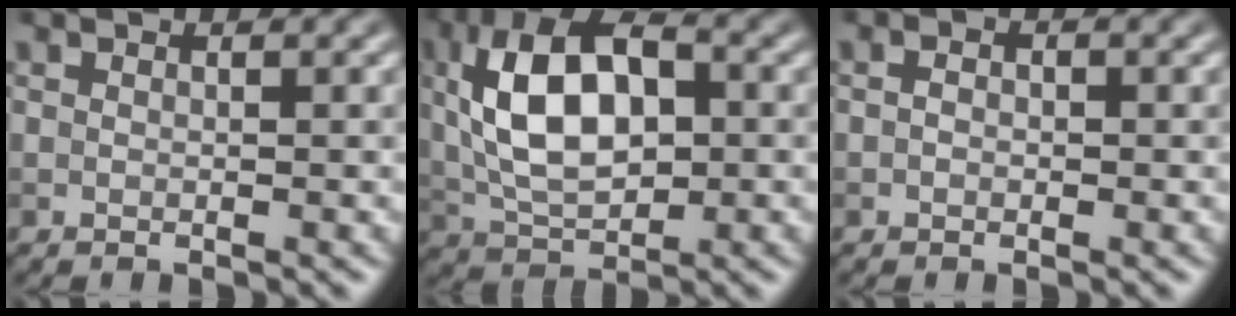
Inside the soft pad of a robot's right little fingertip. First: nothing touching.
{"total": 9.9, "force": [0.9, 5.4, 8.3], "torque": [-0.158, 0.017, 0.010]}
{"total": 1.2, "force": [0.0, 0.9, 0.7], "torque": [-0.009, 0.000, -0.010]}